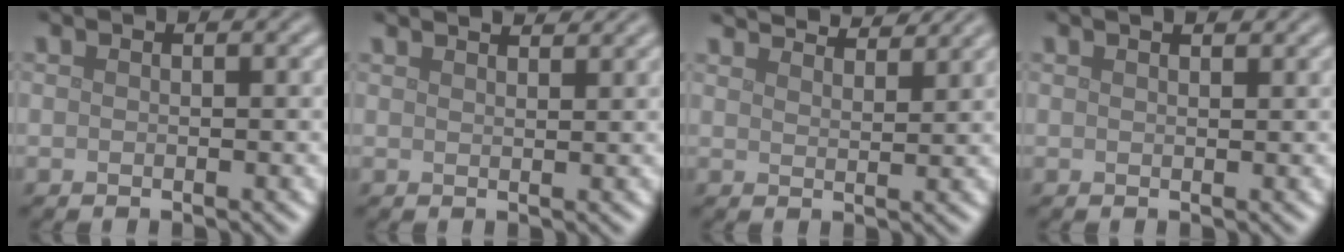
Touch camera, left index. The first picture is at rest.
{"total": 3.5, "force": [3.0, 0.9, 1.4], "torque": [-0.005, 0.016, 0.017]}
{"total": 5.6, "force": [5.2, 0.9, 1.8], "torque": [-0.022, 0.008, 0.059]}
{"total": 1.6, "force": [1.4, 0.5, 0.8], "torque": [-0.008, -0.002, 0.009]}